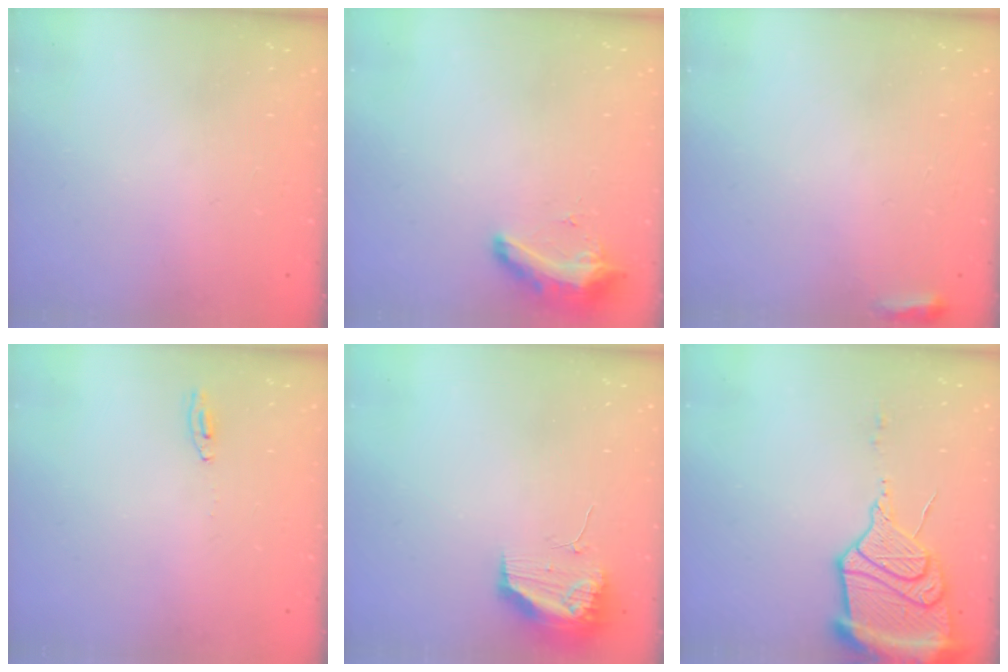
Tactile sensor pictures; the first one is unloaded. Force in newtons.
{"total": 9.4, "press": 9.4, "slide": 0.8}
{"total": 4.5, "press": 4.4, "slide": 1.1}
{"total": 2.4, "press": 2.4, "slide": 0.2}
{"total": 11.0, "press": 10.9, "slide": 1.4}
{"total": 17.6, "press": 17.4, "slide": 2.2}